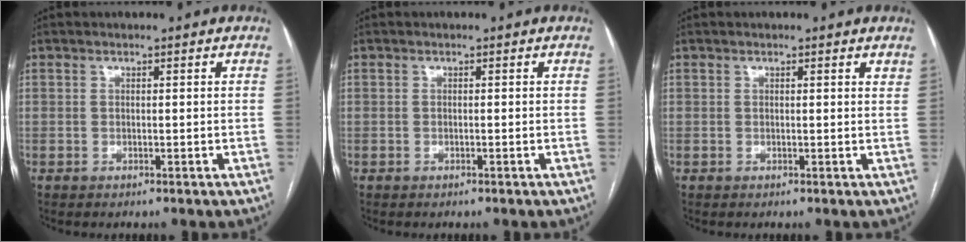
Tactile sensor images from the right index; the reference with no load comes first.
{"total": 0.0}
{"total": 1.2, "force": [1.1, 0.2, 0.4], "torque": [-0.007, -0.002, 0.005]}